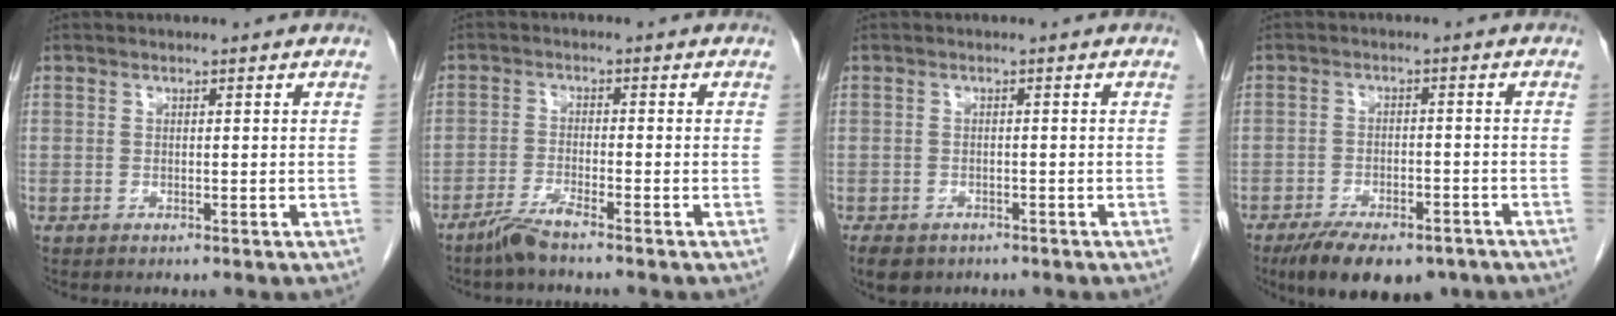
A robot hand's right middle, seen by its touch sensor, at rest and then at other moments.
{"total": 3.6, "force": [-3.0, -0.3, 2.0], "torque": [-0.046, -0.009, -0.064]}
{"total": 7.5, "force": [-5.0, 4.7, 3.0], "torque": [-0.064, -0.007, -0.068]}
{"total": 12.1, "force": [-9.0, 4.8, 6.5], "torque": [-0.097, -0.006, -0.134]}